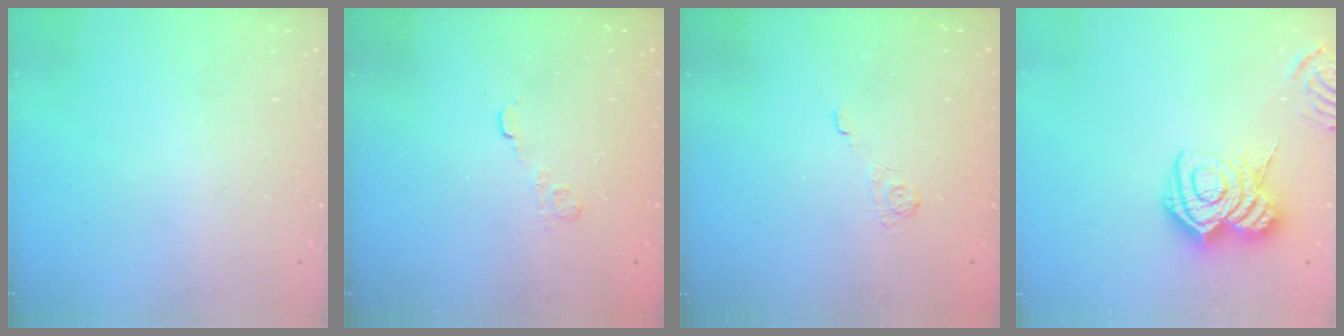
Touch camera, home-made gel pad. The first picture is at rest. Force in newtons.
{"total": 3.0, "press": 2.6, "slide": 1.4}
{"total": 2.0, "press": 1.4, "slide": 1.4}
{"total": 16.7, "press": 16.7, "slide": 1.3}